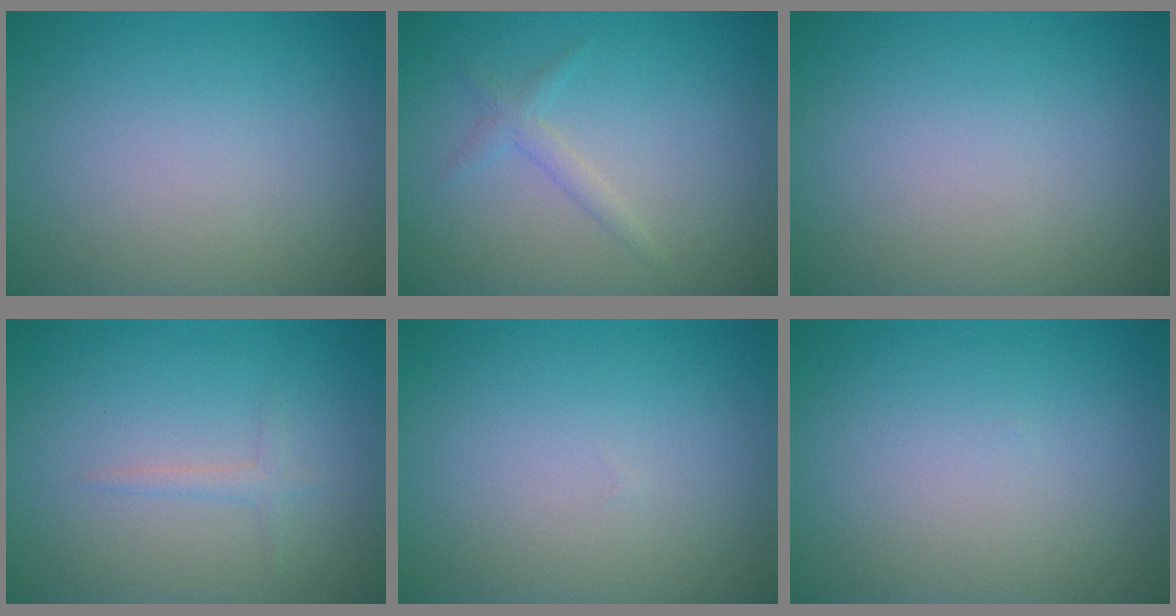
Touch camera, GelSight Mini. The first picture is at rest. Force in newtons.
{"total": 1.4, "press": 1.4, "slide": 0.1}
{"total": 0.0}
{"total": 1.3, "press": 1.3, "slide": 0.0}
{"total": 0.0}
{"total": 0.0}